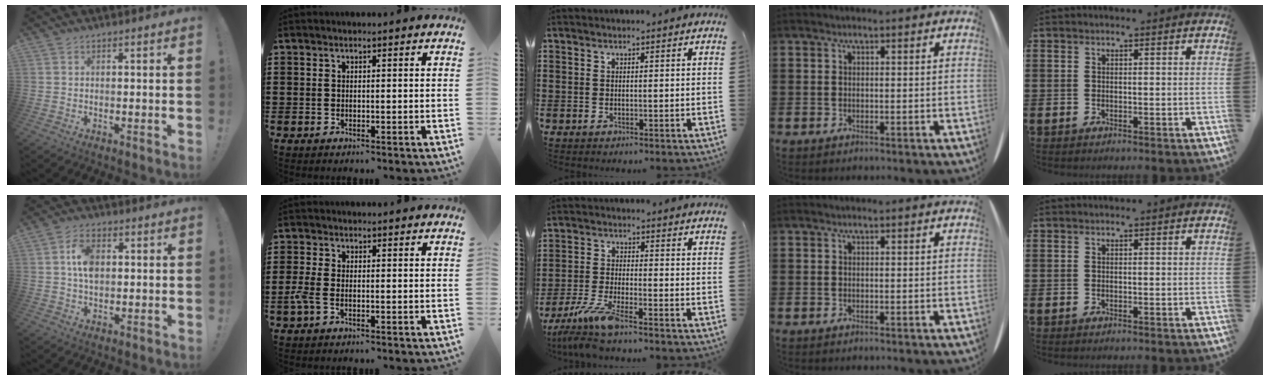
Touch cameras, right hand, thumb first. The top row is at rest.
{"thumb": {"total": 7.6, "force": [1.1, 5.0, 5.7], "torque": [-0.093, 0.006, 0.019]}, "index": {"total": 2.6, "force": [-1.3, 1.0, 2.0], "torque": [-0.062, -0.010, -0.032]}, "middle": {"total": 6.4, "force": [-5.2, 0.2, 3.6], "torque": [-0.091, -0.022, -0.103]}}